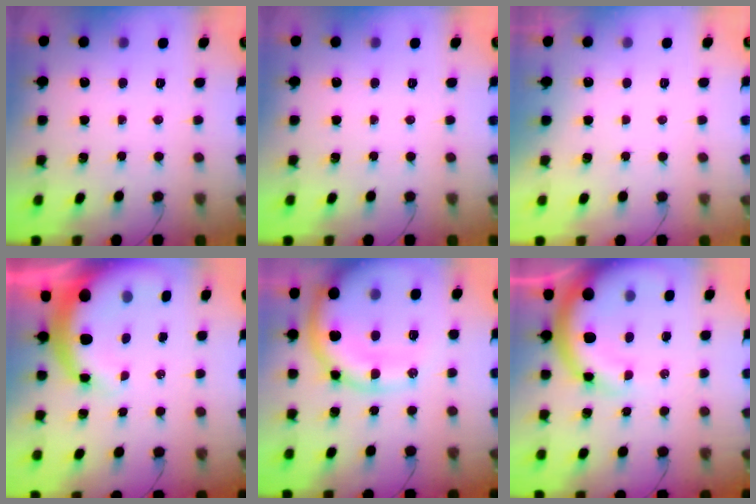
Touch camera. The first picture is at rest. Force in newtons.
{"total": 0.0}
{"total": 3.0, "press": 3.0, "slide": 0.1}
{"total": 9.0, "press": 8.8, "slide": 1.9}
{"total": 18.3, "press": 18.1, "slide": 2.4}
{"total": 10.9, "press": 10.7, "slide": 2.4}